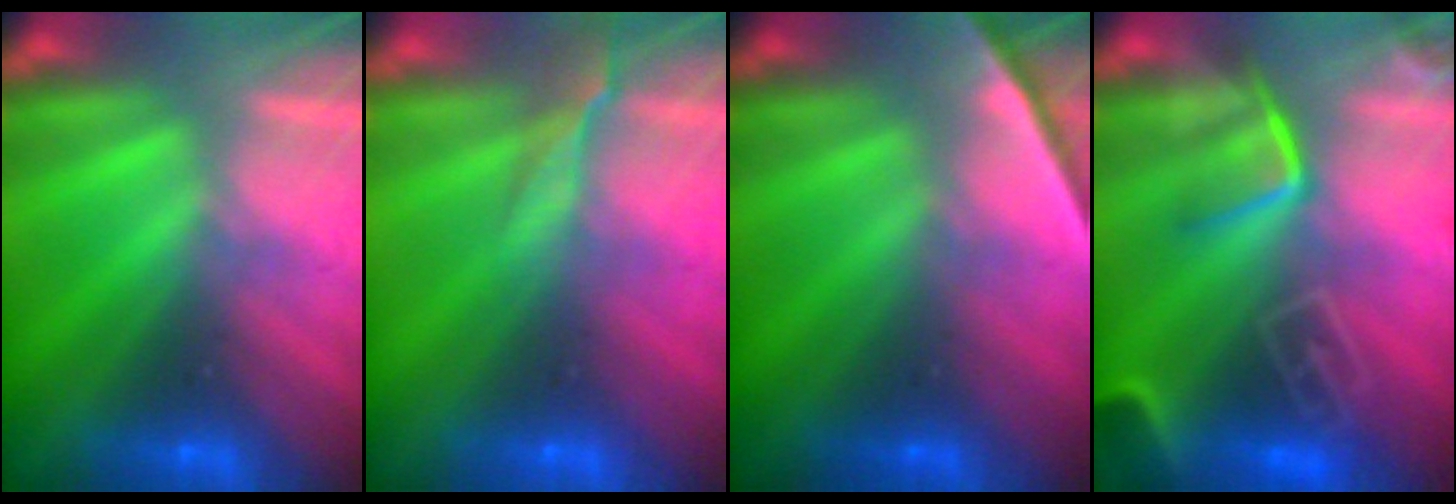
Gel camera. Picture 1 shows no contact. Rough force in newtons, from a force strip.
{"total": 2.5}
{"total": 2.1}
{"total": 7.3}